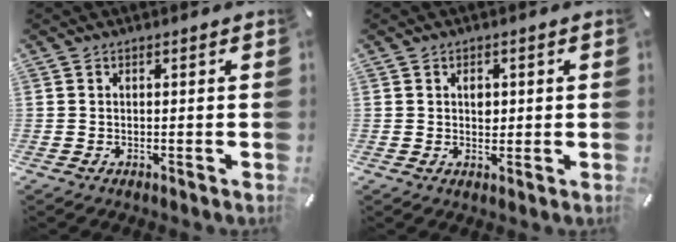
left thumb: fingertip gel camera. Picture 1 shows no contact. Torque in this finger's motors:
{"motor_torque": [0.58, 0.50, 0.18, -0.13, 0.01]}